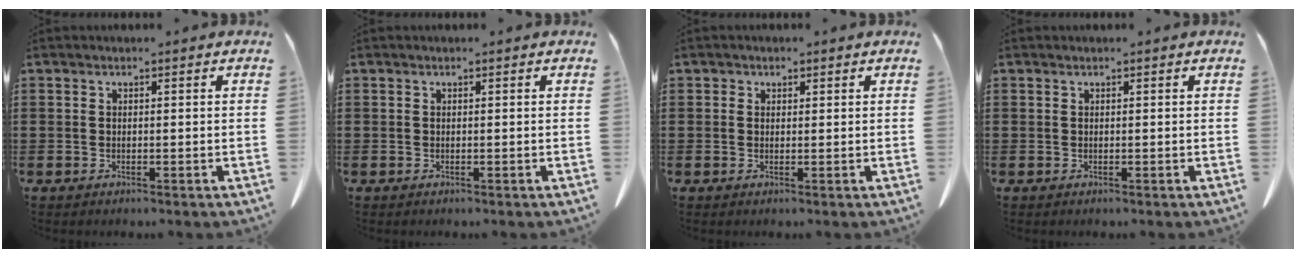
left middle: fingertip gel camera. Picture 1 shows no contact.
{"total": 0.0}
{"total": 0.7, "force": [0.4, 0.6, 0.1], "torque": [-0.006, 0.003, 0.008]}
{"total": 0.0}